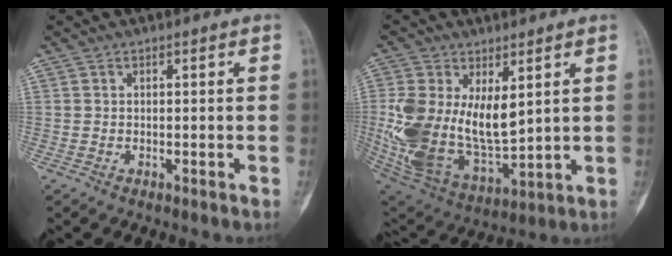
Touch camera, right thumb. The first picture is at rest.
{"total": 20.4, "force": [3.7, 11.5, 16.5], "torque": [-0.334, -0.036, 0.090]}